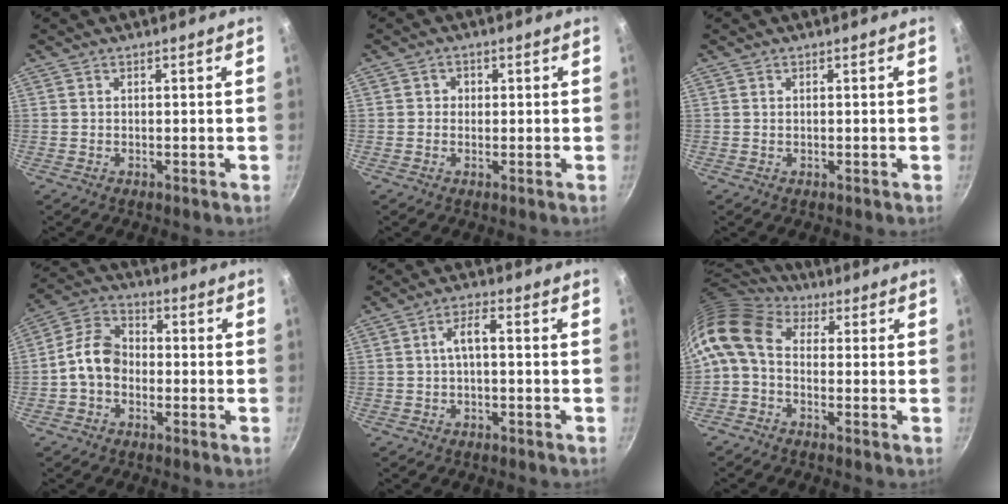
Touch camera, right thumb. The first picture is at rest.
{"total": 1.8, "force": [0.0, 1.7, 0.5], "torque": [0.003, -0.001, -0.004]}
{"total": 0.0}
{"total": 9.0, "force": [-1.5, 6.7, 5.8], "torque": [-0.085, 0.030, -0.049]}
{"total": 3.8, "force": [-0.4, 1.3, 3.5], "torque": [-0.076, 0.023, -0.009]}
{"total": 10.7, "force": [0.2, 7.5, 7.6], "torque": [-0.154, 0.029, -0.016]}